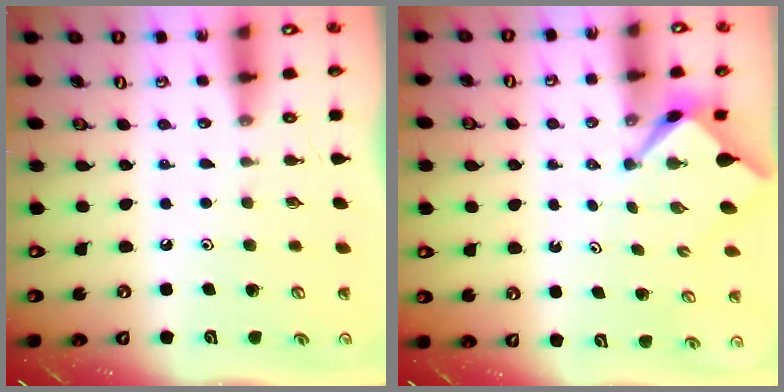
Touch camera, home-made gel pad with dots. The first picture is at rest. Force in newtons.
{"total": 2.2, "press": 2.2, "slide": 0.1}